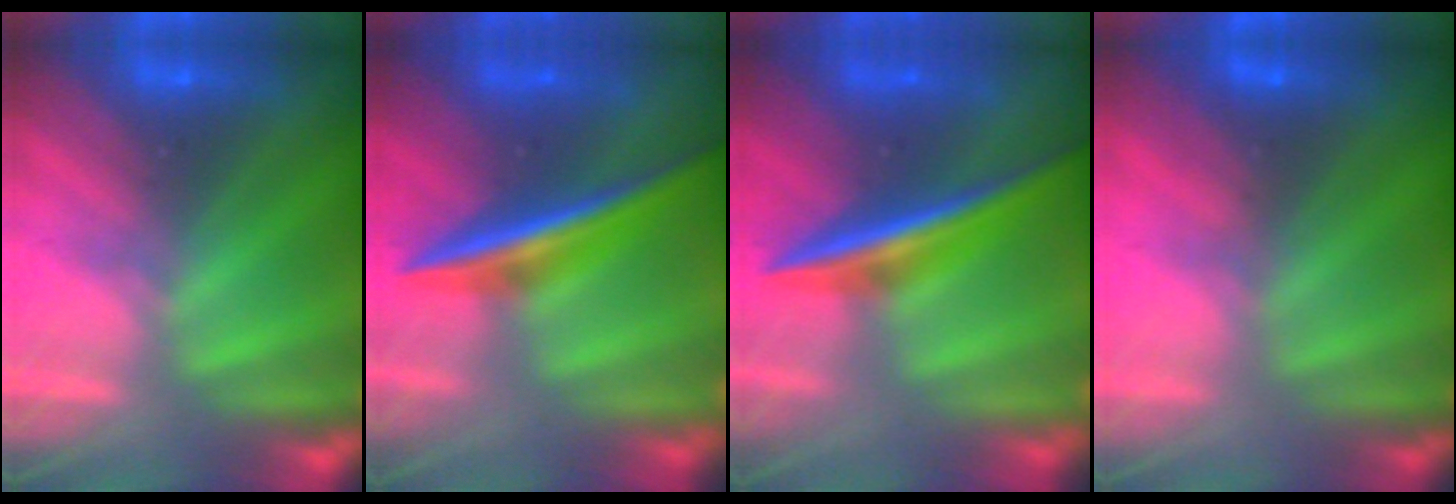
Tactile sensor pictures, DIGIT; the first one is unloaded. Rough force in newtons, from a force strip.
{"total": 7.6}
{"total": 7.6}
{"total": 4.7}